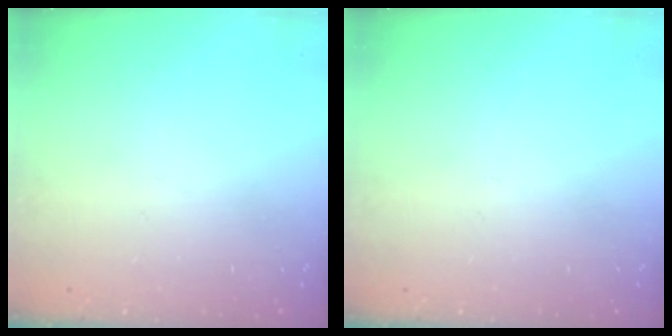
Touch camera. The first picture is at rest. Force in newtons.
{"total": 0.0}